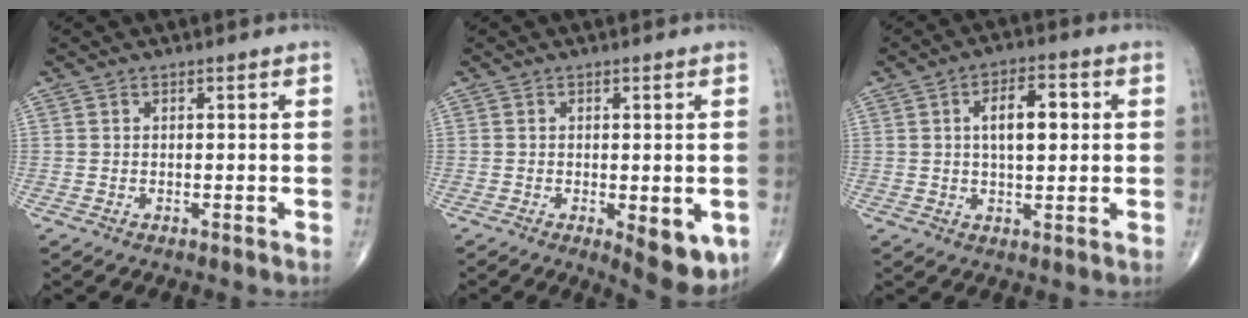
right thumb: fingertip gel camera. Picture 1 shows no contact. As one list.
[{"total": 7.8, "force": [-2.3, 3.0, 6.9], "torque": [-0.081, -0.016, -0.026]}, {"total": 8.2, "force": [1.5, 3.9, 7.1], "torque": [-0.096, 0.005, 0.020]}]